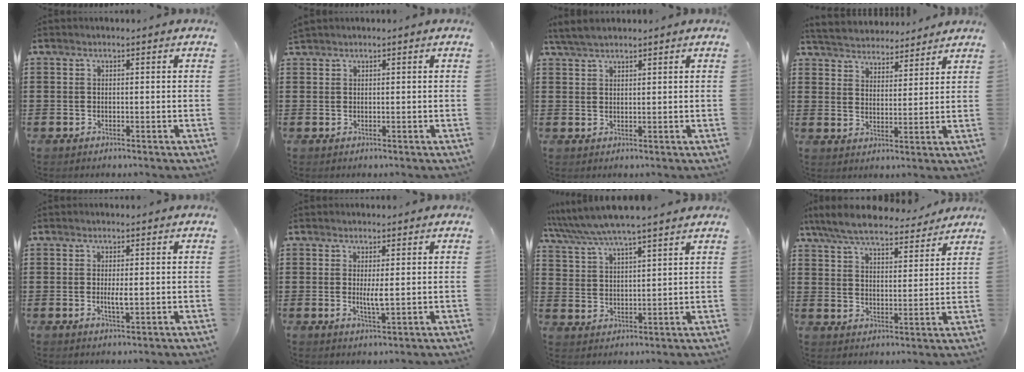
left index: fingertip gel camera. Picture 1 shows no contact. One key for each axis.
{"total": 0.7, "fx": 0.7, "fy": 0.1, "fz": 0.1, "tx": -0.004, "ty": -0.001, "tz": 0.015}
{"total": 3.3, "fx": 2.9, "fy": 0.7, "fz": 1.3, "tx": -0.033, "ty": 0.003, "tz": 0.056}
{"total": 4.1, "fx": 4.1, "fy": 0.5, "fz": -0.5, "tx": -0.011, "ty": -0.023, "tz": 0.071}
{"total": 2.2, "fx": 0.0, "fy": 0.4, "fz": 2.2, "tx": -0.040, "ty": -0.005, "tz": 0.001}
{"total": 3.0, "fx": 0.5, "fy": 0.4, "fz": 2.9, "tx": -0.057, "ty": -0.005, "tz": 0.009}
{"total": 6.3, "fx": 5.8, "fy": 0.7, "fz": 2.3, "tx": -0.065, "ty": -0.023, "tz": 0.103}
{"total": 7.4, "fx": 6.8, "fy": 1.1, "fz": 2.7, "tx": -0.079, "ty": -0.030, "tz": 0.122}